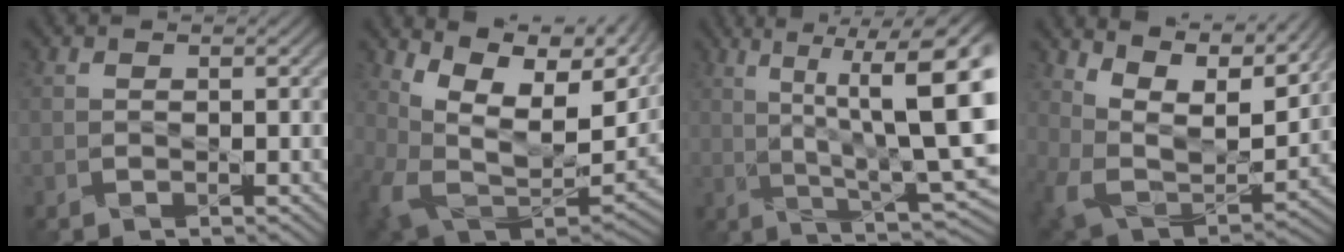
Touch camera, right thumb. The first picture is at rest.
{"total": 13.2, "force": [6.5, 7.3, 8.8], "torque": [-0.179, 0.000, 0.129]}
{"total": 15.4, "force": [3.9, 3.3, 14.6], "torque": [-0.216, 0.025, 0.080]}
{"total": 11.5, "force": [8.8, 4.2, 6.1], "torque": [-0.164, 0.008, 0.148]}